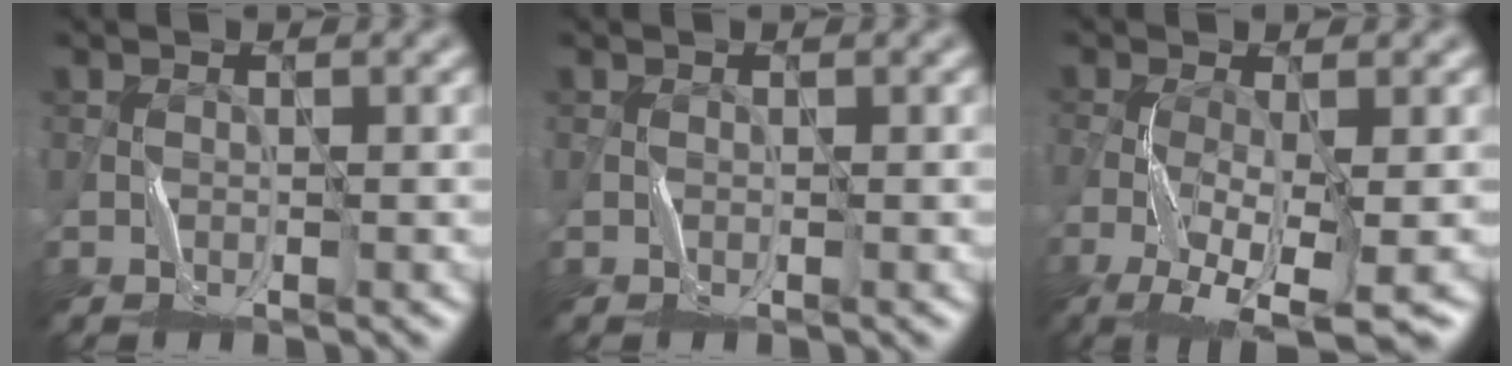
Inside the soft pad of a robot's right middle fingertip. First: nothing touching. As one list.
[{"total": 0.0}, {"total": 7.7, "force": [-3.9, 2.0, 6.3], "torque": [-0.134, -0.014, -0.070]}]